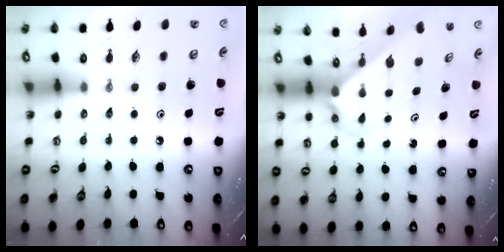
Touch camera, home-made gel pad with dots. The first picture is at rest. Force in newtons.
{"total": 2.4, "press": 2.4, "slide": 0.2}